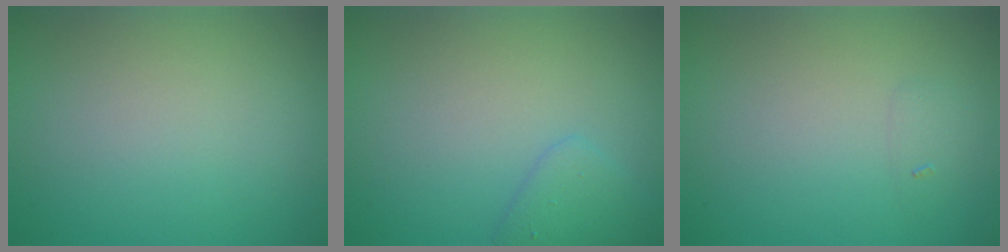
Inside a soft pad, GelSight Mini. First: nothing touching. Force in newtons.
{"total": 1.9, "press": 1.9, "slide": 0.1}
{"total": 0.6, "press": 0.6, "slide": 0.0}